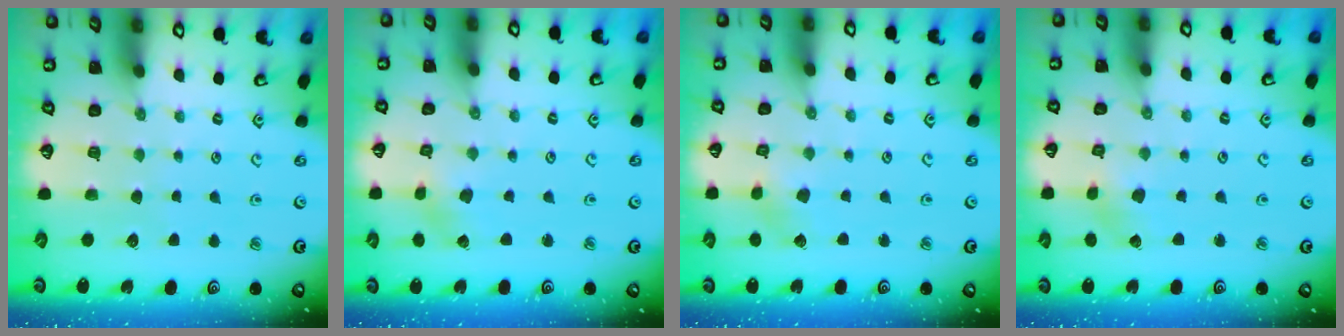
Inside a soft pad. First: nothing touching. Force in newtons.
{"total": 1.8, "press": 1.7, "slide": 0.3}
{"total": 2.9, "press": 2.9, "slide": 0.4}
{"total": 1.9, "press": 1.9, "slide": 0.2}